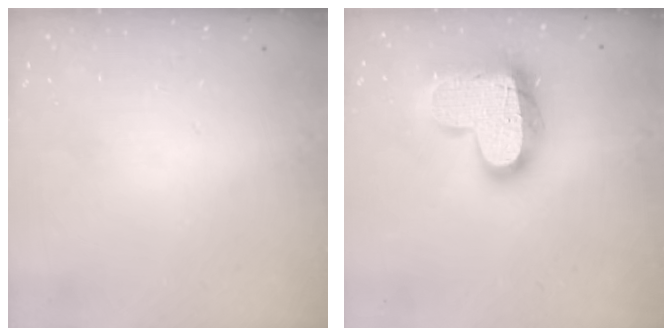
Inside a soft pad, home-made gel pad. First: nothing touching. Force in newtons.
{"total": 19.8, "press": 19.8, "slide": 1.5}